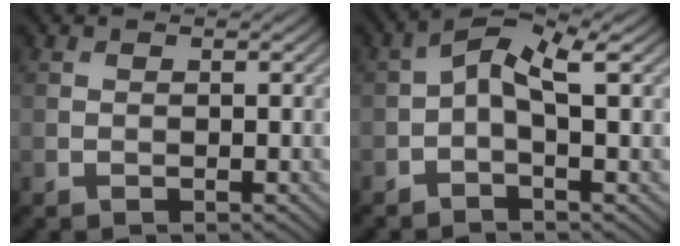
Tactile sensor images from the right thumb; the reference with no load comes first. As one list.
[{"total": 4.6, "force": [0.5, 1.8, 4.2], "torque": [-0.082, 0.011, 0.002]}]